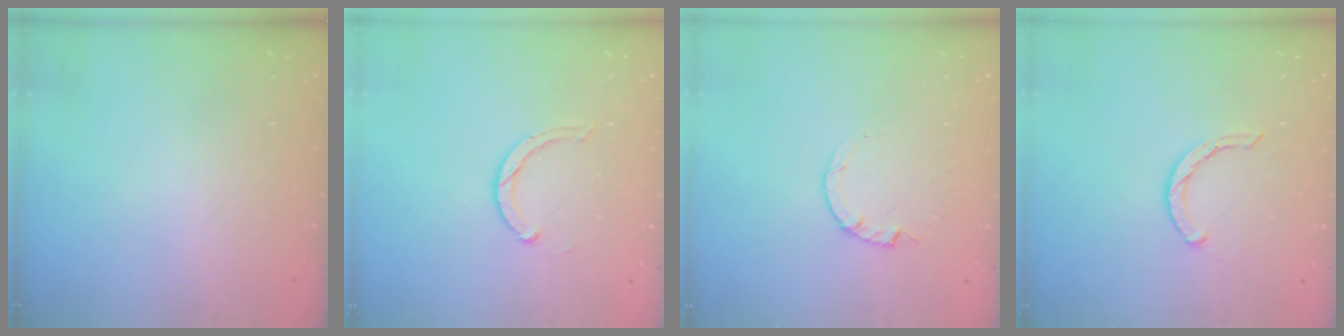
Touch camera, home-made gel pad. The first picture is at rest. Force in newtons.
{"total": 3.0, "press": 2.9, "slide": 0.5}
{"total": 0.9, "press": 0.8, "slide": 0.2}
{"total": 3.3, "press": 3.3, "slide": 0.3}